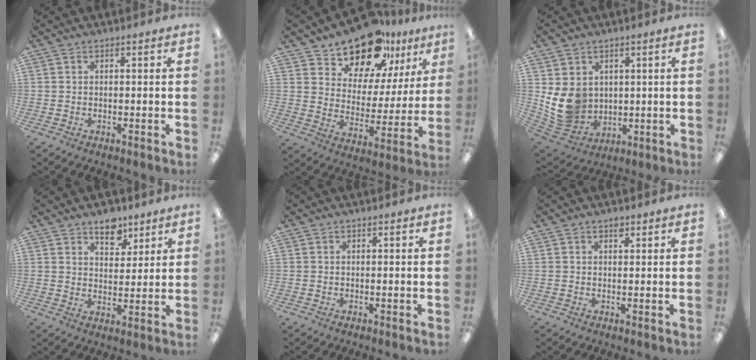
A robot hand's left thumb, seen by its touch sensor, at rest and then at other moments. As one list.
[{"total": 16.4, "force": [13.9, 7.4, 4.8], "torque": [-0.088, -0.107, 0.253]}, {"total": 10.7, "force": [1.9, 9.5, 4.4], "torque": [-0.116, -0.017, 0.043]}, {"total": 7.5, "force": [5.7, 4.2, 2.5], "torque": [-0.012, -0.036, 0.097]}, {"total": 0.0}, {"total": 1.6, "force": [1.2, 0.9, 0.6], "torque": [0.004, -0.007, 0.019]}]